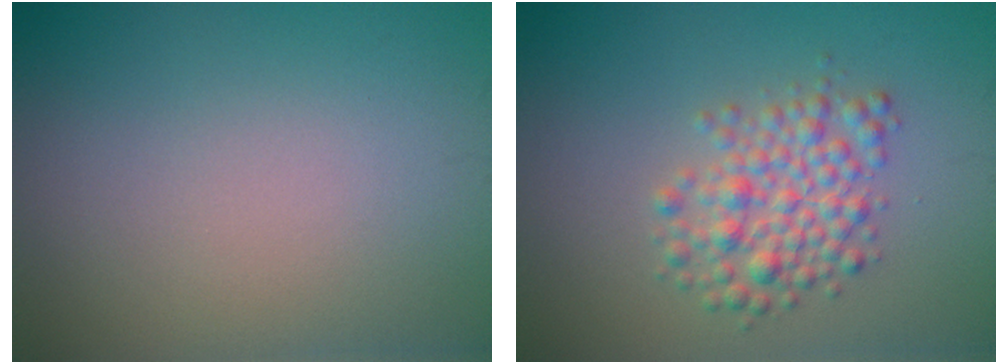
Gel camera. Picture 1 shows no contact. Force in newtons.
{"total": 3.6, "press": 3.6, "slide": 0.1}